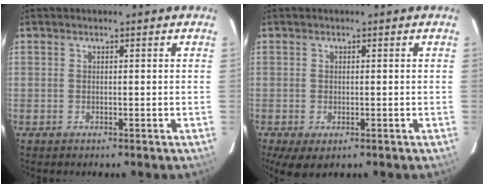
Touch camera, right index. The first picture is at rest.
{"total": 3.9, "force": [-1.5, 1.9, 3.1], "torque": [-0.062, -0.016, -0.018]}